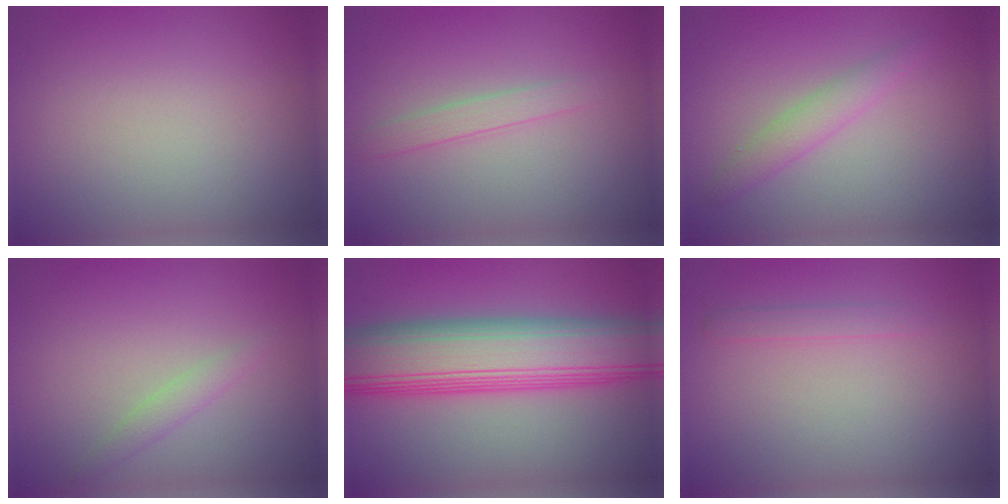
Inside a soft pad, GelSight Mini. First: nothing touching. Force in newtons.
{"total": 1.6, "press": 1.6, "slide": 0.1}
{"total": 2.9, "press": 2.9, "slide": 0.4}
{"total": 1.3, "press": 1.3, "slide": 0.1}
{"total": 11.3, "press": 11.3, "slide": 0.4}
{"total": 1.1, "press": 1.1, "slide": 0.0}